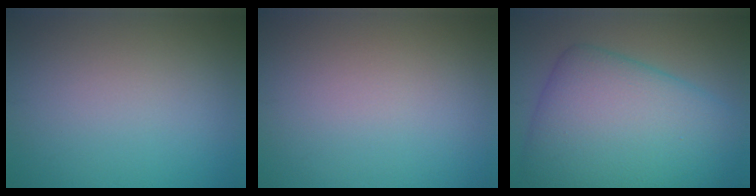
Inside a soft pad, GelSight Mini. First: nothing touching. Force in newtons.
{"total": 0.0}
{"total": 10.2, "press": 10.1, "slide": 0.3}